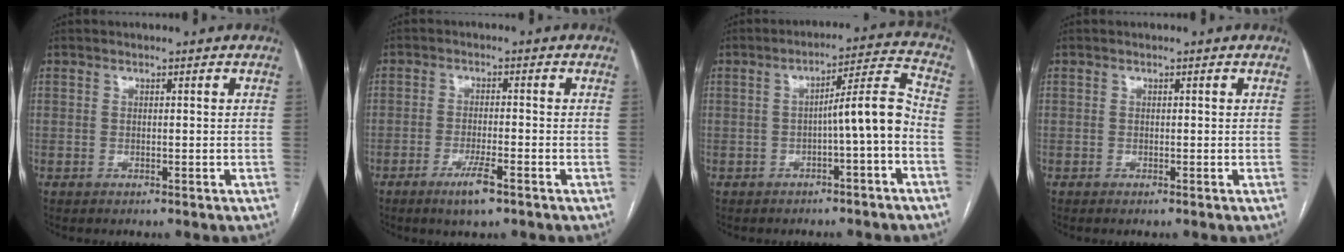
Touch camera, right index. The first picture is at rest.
{"total": 4.5, "force": [-2.7, 0.4, 3.6], "torque": [-0.068, -0.006, -0.046]}
{"total": 7.7, "force": [-2.1, -0.3, 7.4], "torque": [-0.103, 0.025, -0.028]}
{"total": 0.0}